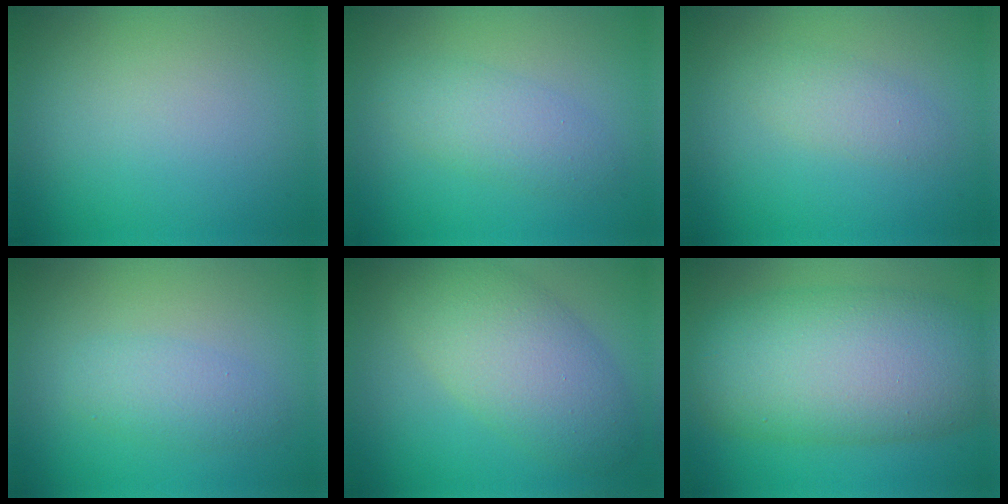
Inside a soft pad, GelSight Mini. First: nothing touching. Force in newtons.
{"total": 3.0, "press": 3.0, "slide": 0.0}
{"total": 1.9, "press": 1.9, "slide": 0.1}
{"total": 2.4, "press": 2.4, "slide": 0.0}
{"total": 7.0, "press": 7.0, "slide": 0.3}
{"total": 11.5, "press": 11.5, "slide": 0.6}